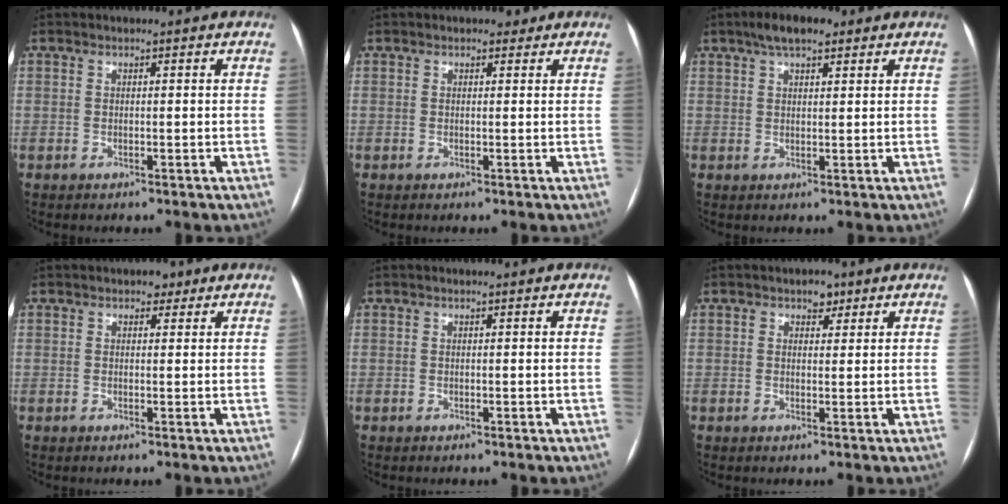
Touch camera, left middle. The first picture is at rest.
{"total": 1.2, "force": [0.8, 0.8, 0.3], "torque": [-0.003, 0.003, 0.007]}
{"total": 5.5, "force": [3.7, 1.9, 3.7], "torque": [-0.068, 0.020, 0.060]}
{"total": 1.7, "force": [1.1, 1.1, 0.6], "torque": [-0.006, 0.005, 0.012]}
{"total": 0.0}
{"total": 2.2, "force": [1.3, 1.4, 1.0], "torque": [-0.011, 0.003, 0.017]}